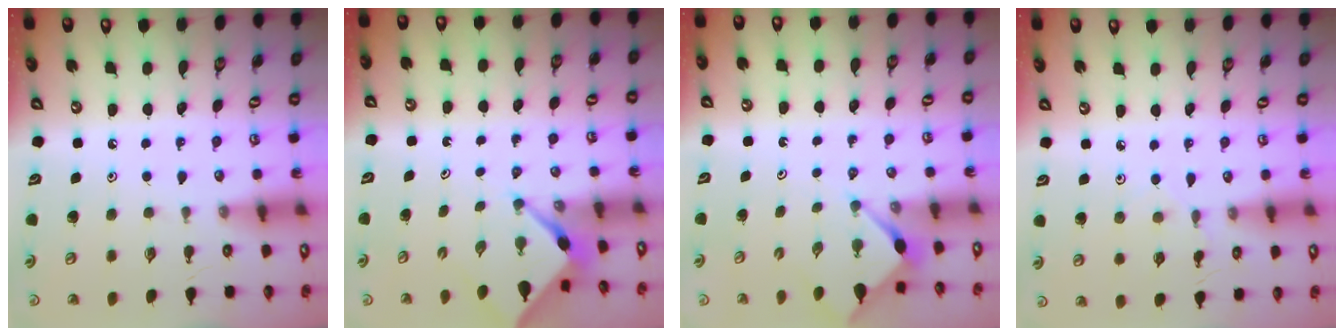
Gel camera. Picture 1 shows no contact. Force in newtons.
{"total": 3.1, "press": 3.1, "slide": 0.3}
{"total": 2.7, "press": 2.7, "slide": 0.3}
{"total": 2.2, "press": 2.2, "slide": 0.4}